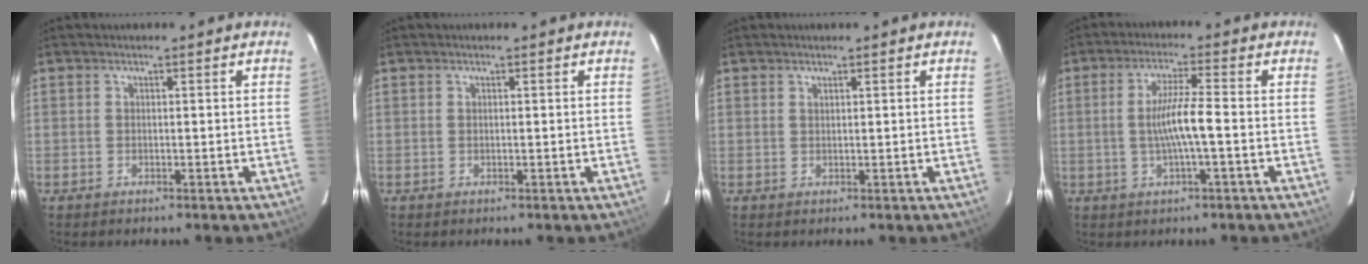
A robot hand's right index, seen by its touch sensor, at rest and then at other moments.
{"total": 0.0}
{"total": 0.6, "force": [0.6, 0.1, 0.2], "torque": [-0.004, 0.001, 0.012]}
{"total": 6.5, "force": [-1.1, -0.2, 6.4], "torque": [-0.118, -0.002, -0.016]}